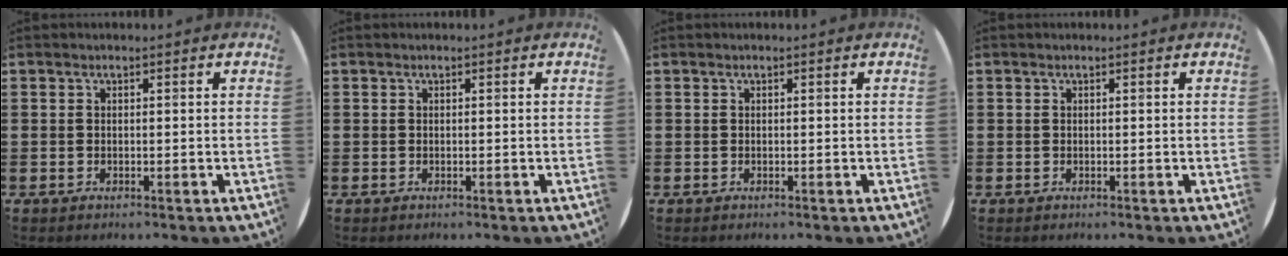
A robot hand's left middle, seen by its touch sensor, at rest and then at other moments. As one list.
[{"total": 0.0}, {"total": 0.0}, {"total": 0.0}]